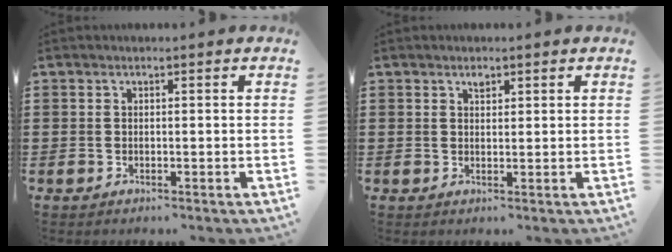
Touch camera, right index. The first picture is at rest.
{"total": 1.0, "force": [0.7, 0.5, 0.5], "torque": [-0.004, -0.002, 0.012]}